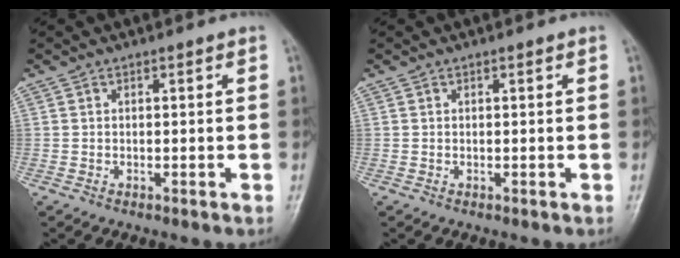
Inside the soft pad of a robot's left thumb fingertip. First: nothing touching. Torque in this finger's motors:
{"motor_torque": [-0.18, -0.15, -0.04, 0.04, 0.00]}